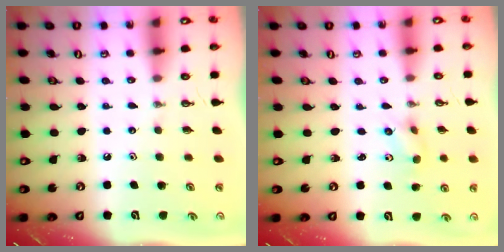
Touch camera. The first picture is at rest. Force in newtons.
{"total": 2.5, "press": 2.2, "slide": 1.2}